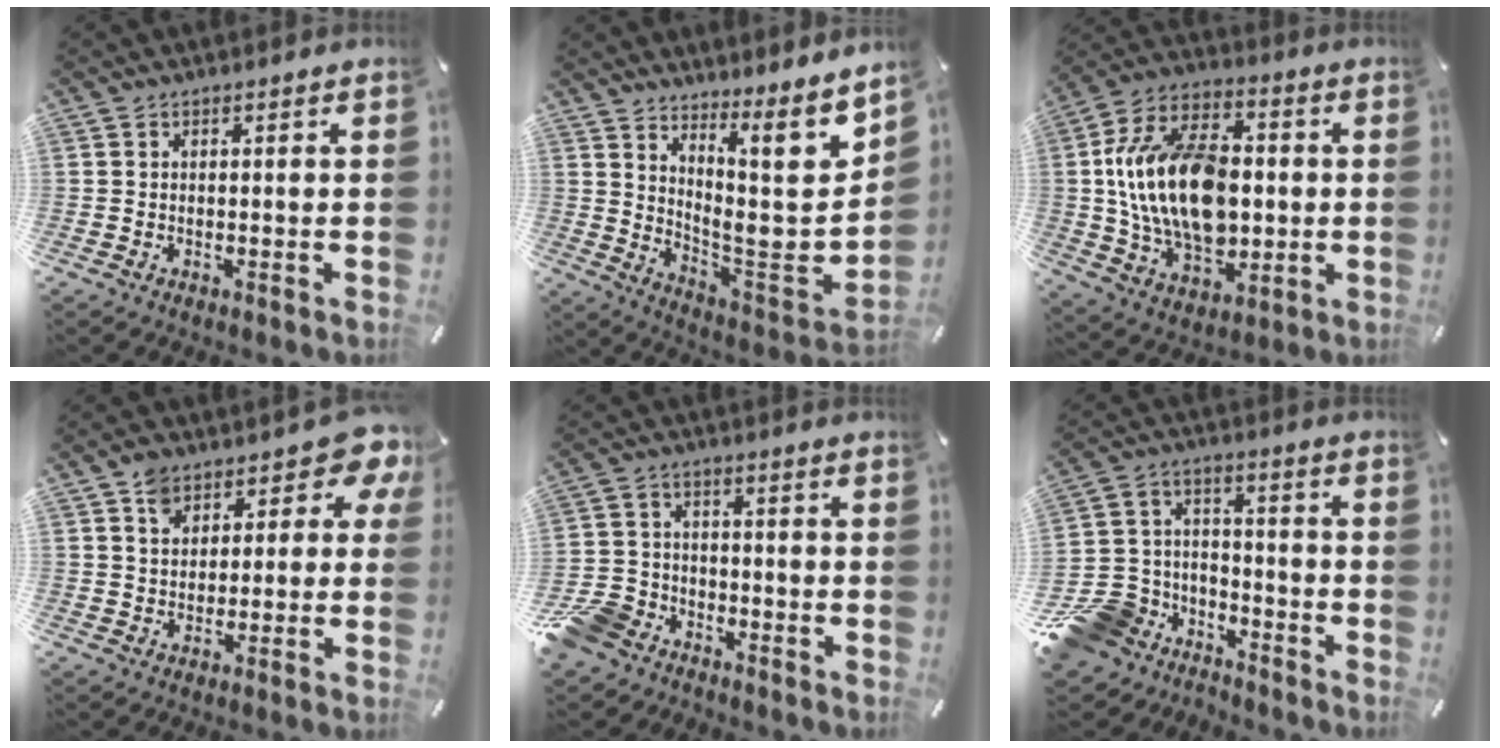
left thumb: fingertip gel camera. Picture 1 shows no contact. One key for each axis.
{"total": 12.7, "fx": 7.2, "fy": 3.4, "fz": 9.9, "tx": -0.118, "ty": -0.105, "tz": 0.109}
{"total": 21.3, "fx": -0.2, "fy": 14.3, "fz": 15.8, "tx": -0.327, "ty": 0.006, "tz": -0.004}
{"total": 10.6, "fx": 4.9, "fy": 7.4, "fz": 5.8, "tx": -0.076, "ty": -0.025, "tz": 0.089}
{"total": 9.6, "fx": -6.8, "fy": 6.4, "fz": 2.6, "tx": -0.060, "ty": 0.048, "tz": -0.130}
{"total": 13.1, "fx": -8.6, "fy": 9.5, "fz": 2.6, "tx": -0.056, "ty": 0.053, "tz": -0.151}